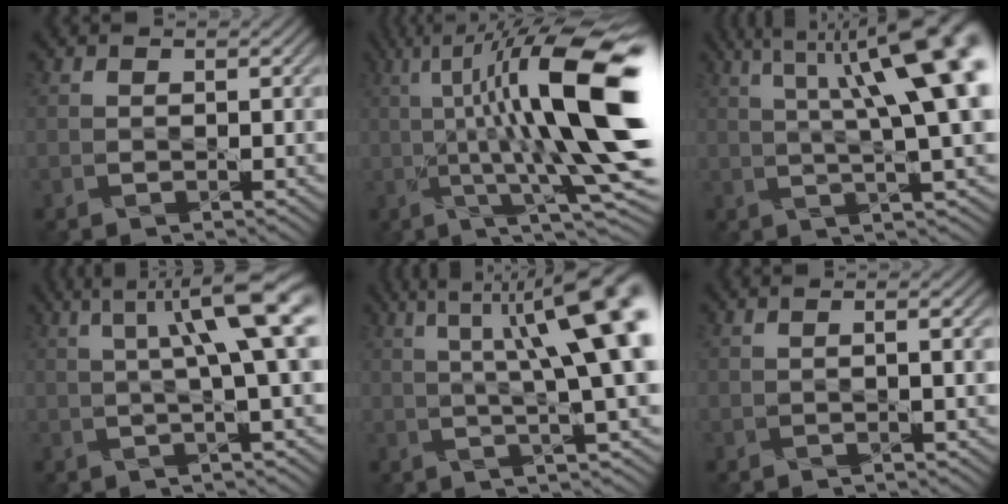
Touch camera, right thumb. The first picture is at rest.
{"total": 17.7, "force": [1.8, 4.1, 17.1], "torque": [-0.265, 0.025, 0.038]}
{"total": 14.0, "force": [4.7, 2.9, 12.8], "torque": [-0.170, 0.027, 0.073]}
{"total": 8.1, "force": [2.2, 0.8, 7.8], "torque": [-0.114, 0.026, 0.031]}
{"total": 12.6, "force": [3.4, 2.5, 11.9], "torque": [-0.152, 0.024, 0.053]}
{"total": 1.2, "force": [0.1, -0.2, 1.1], "torque": [-0.022, 0.006, 0.001]}